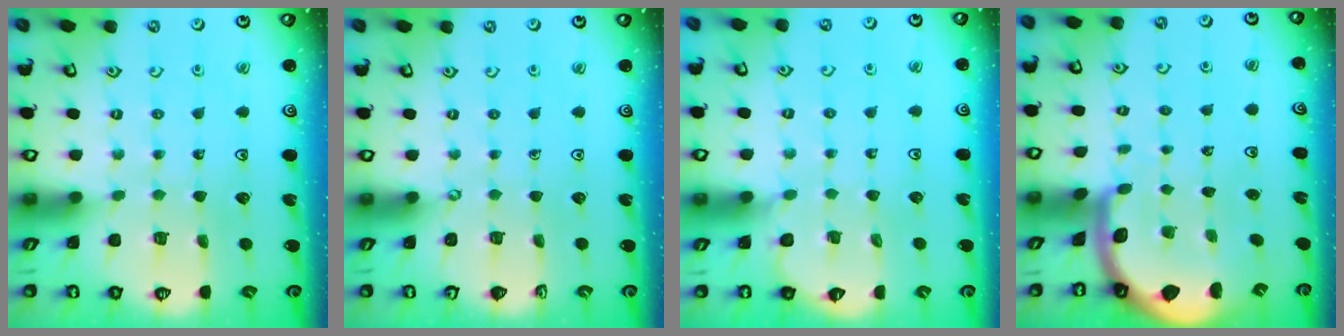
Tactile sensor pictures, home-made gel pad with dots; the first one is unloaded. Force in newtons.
{"total": 0.0}
{"total": 2.9, "press": 2.8, "slide": 0.4}
{"total": 2.5, "press": 2.4, "slide": 0.5}